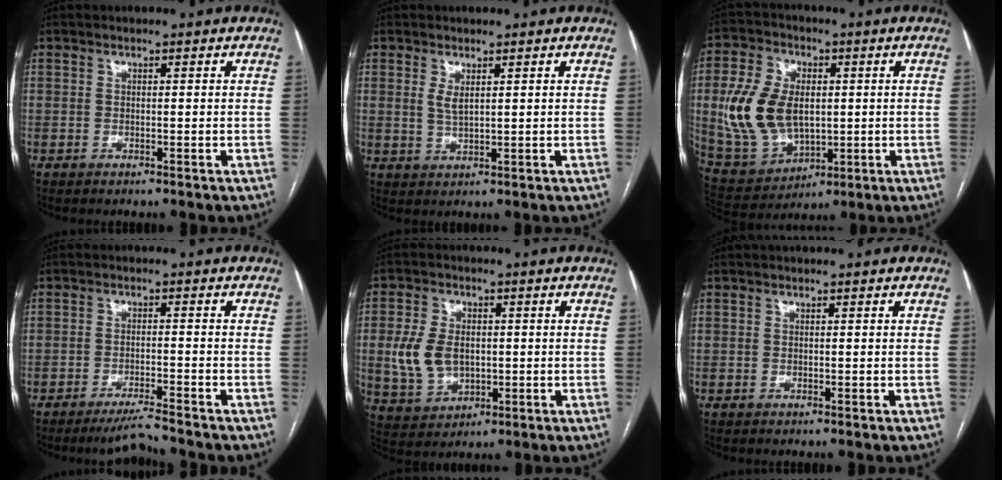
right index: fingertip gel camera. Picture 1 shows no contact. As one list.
[{"total": 2.1, "force": [1.0, 0.6, 1.8], "torque": [-0.039, -0.006, 0.024]}, {"total": 15.0, "force": [0.6, 9.8, 11.4], "torque": [-0.251, 0.016, 0.030]}, {"total": 4.3, "force": [-4.0, -0.6, 1.5], "torque": [-0.026, -0.016, -0.071]}, {"total": 8.4, "force": [-0.1, 6.0, 5.9], "torque": [-0.133, 0.011, 0.011]}, {"total": 0.0}]